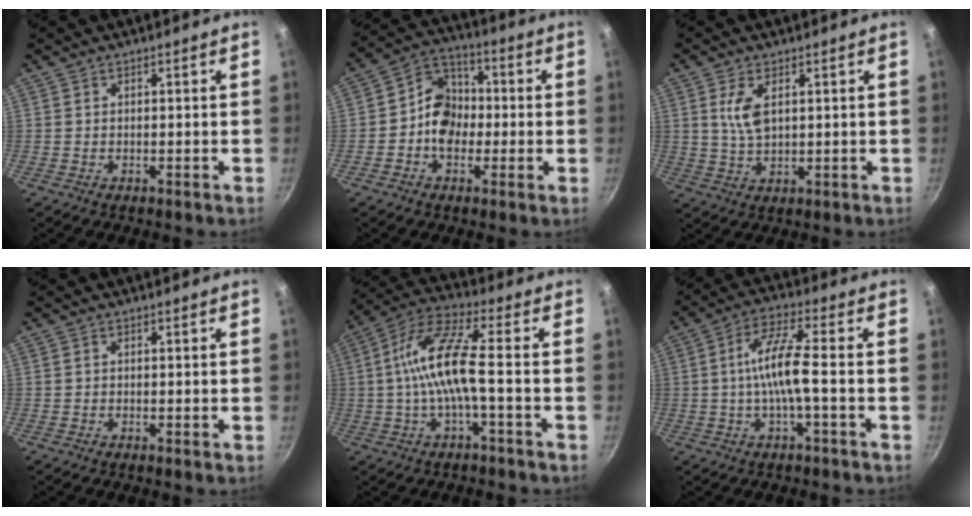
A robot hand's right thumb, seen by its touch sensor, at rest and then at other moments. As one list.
[{"total": 9.8, "force": [-0.8, 8.0, 5.5], "torque": [-0.049, 0.027, -0.034]}, {"total": 5.7, "force": [1.7, 3.0, 4.5], "torque": [-0.088, -0.012, 0.039]}, {"total": 0.0}, {"total": 11.6, "force": [-1.2, 2.6, 11.3], "torque": [-0.234, 0.033, -0.033]}, {"total": 8.5, "force": [-1.1, 1.3, 8.3], "torque": [-0.170, 0.025, -0.026]}]